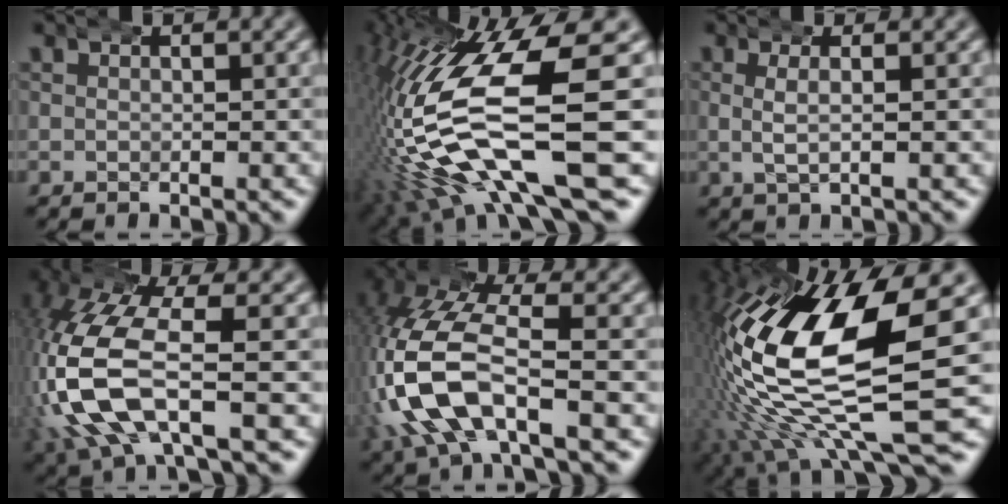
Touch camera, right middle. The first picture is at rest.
{"total": 16.0, "force": [-1.7, 7.0, 14.3], "torque": [-0.287, -0.024, -0.010]}
{"total": 2.2, "force": [0.1, 0.8, 2.1], "torque": [-0.044, 0.005, 0.003]}
{"total": 9.4, "force": [-0.6, 5.0, 7.9], "torque": [-0.233, -0.026, 0.004]}
{"total": 8.3, "force": [-0.6, 4.5, 7.0], "torque": [-0.202, -0.020, -0.002]}
{"total": 17.5, "force": [0.1, 8.2, 15.5], "torque": [-0.294, -0.021, 0.014]}